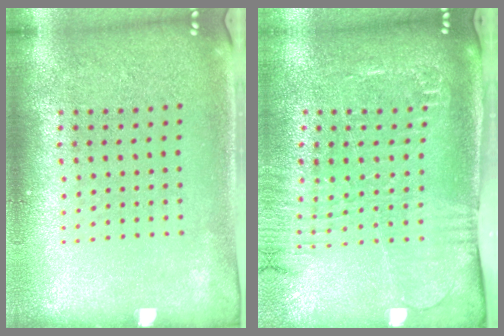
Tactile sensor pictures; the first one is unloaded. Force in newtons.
{"total": 1.9, "press": 1.8, "slide": 0.8}